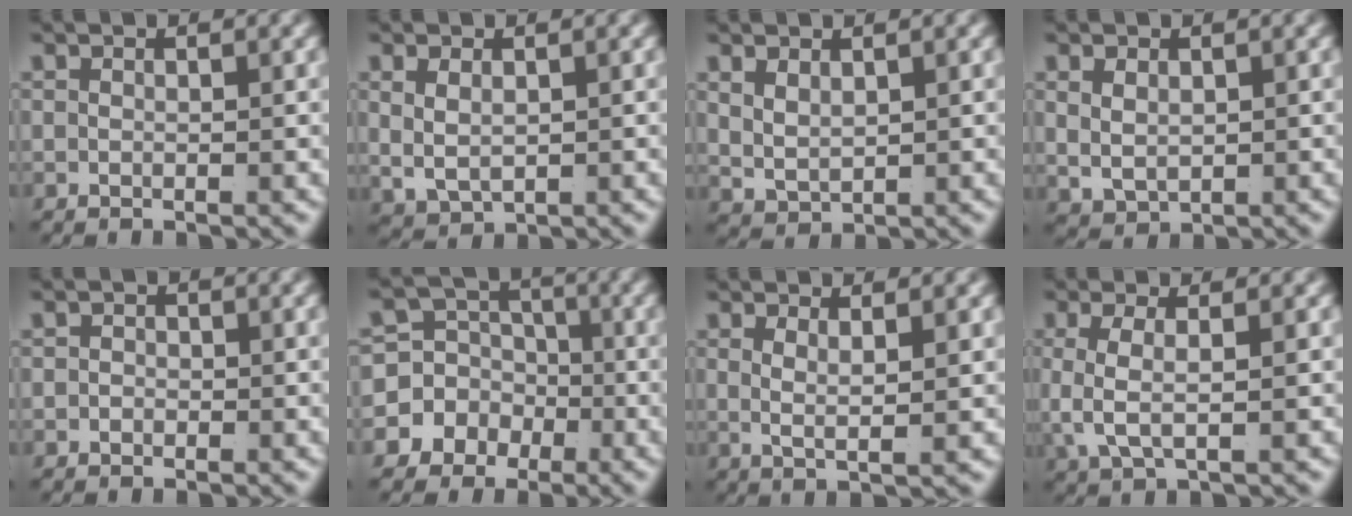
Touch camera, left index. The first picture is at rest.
{"total": 3.6, "force": [0.4, 2.9, 2.1], "torque": [-0.056, -0.018, 0.022]}
{"total": 2.6, "force": [0.8, 2.0, 1.4], "torque": [-0.042, -0.015, 0.031]}
{"total": 2.7, "force": [0.5, 2.1, 1.6], "torque": [-0.041, -0.017, 0.026]}
{"total": 0.9, "force": [-0.6, 0.7, 0.0], "torque": [0.006, -0.008, -0.009]}
{"total": 11.3, "force": [-2.5, 10.4, 3.8], "torque": [-0.100, -0.042, -0.046]}
{"total": 2.5, "force": [0.8, 0.4, 2.3], "torque": [-0.045, -0.013, 0.023]}
{"total": 3.4, "force": [0.4, 1.4, 3.1], "torque": [-0.077, -0.011, 0.020]}